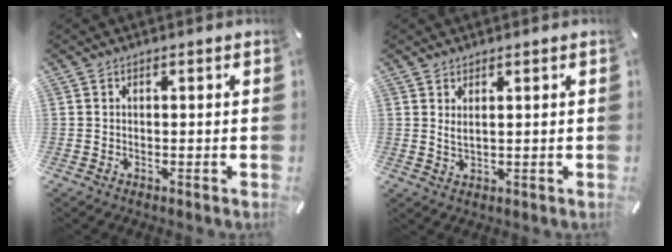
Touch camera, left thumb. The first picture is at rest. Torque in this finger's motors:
{"motor_torque": [-0.06, -0.43, 0.32, -0.03, 0.06]}